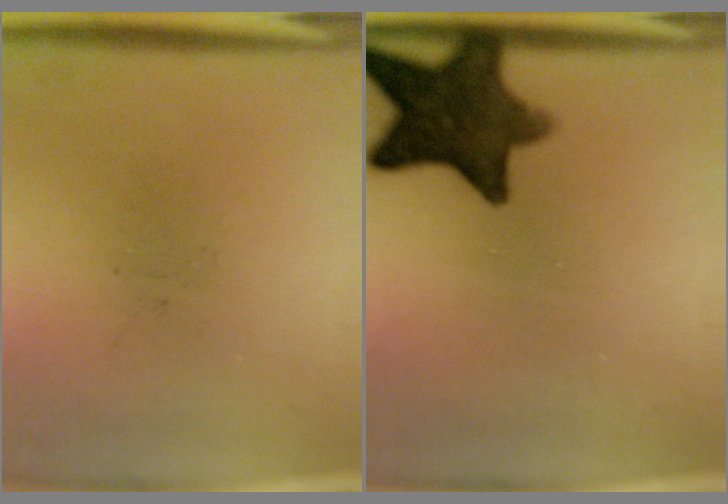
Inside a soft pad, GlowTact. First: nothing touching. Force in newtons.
{"total": 12.1}